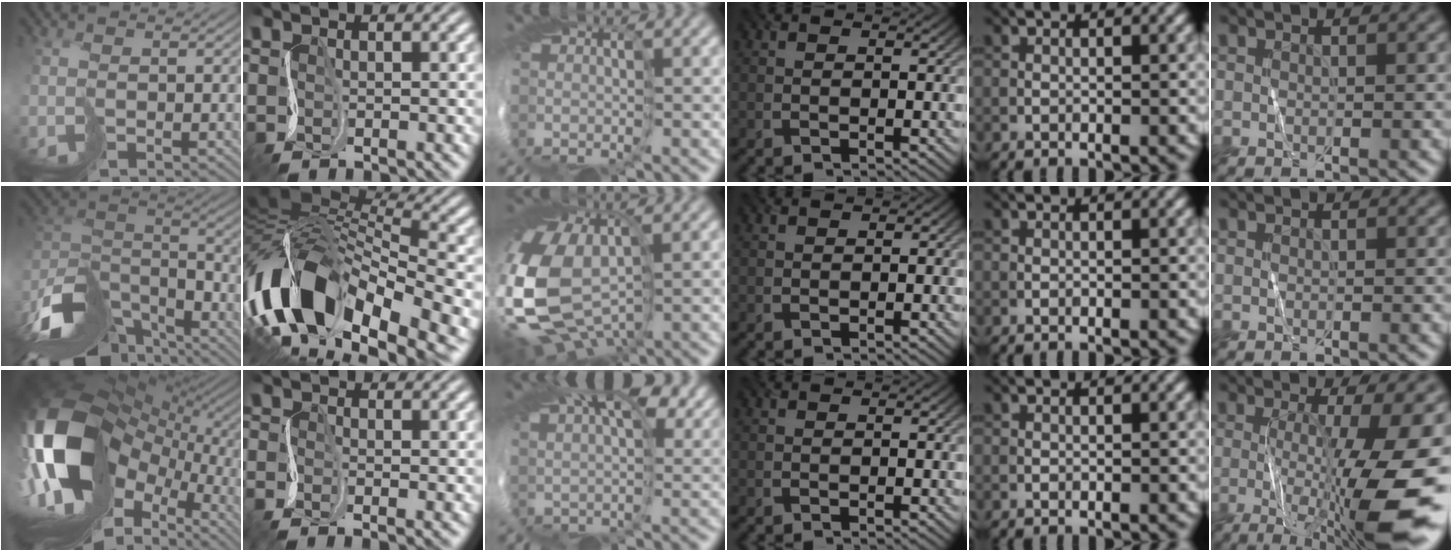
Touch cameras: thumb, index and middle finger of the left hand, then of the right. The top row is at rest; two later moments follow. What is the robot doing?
{"motion": "cut", "object": "tape"}